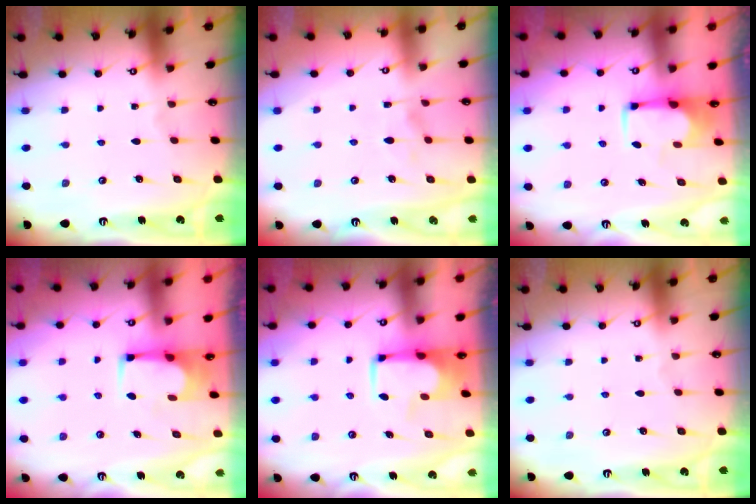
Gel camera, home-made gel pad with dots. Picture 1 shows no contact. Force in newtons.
{"total": 1.2, "press": 1.0, "slide": 0.7}
{"total": 1.7, "press": 1.5, "slide": 0.8}
{"total": 2.1, "press": 2.1, "slide": 0.1}
{"total": 2.2, "press": 2.1, "slide": 0.5}
{"total": 0.0}